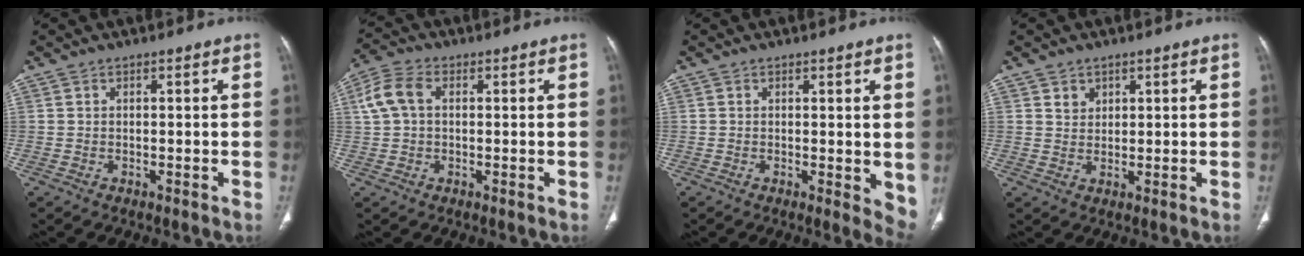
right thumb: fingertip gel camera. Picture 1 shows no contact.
{"total": 6.2, "force": [1.1, 4.2, 4.5], "torque": [-0.103, 0.020, 0.020]}
{"total": 4.9, "force": [0.4, 2.1, 4.4], "torque": [-0.046, -0.013, 0.004]}
{"total": 2.5, "force": [1.4, 2.0, 0.7], "torque": [0.004, -0.011, 0.025]}